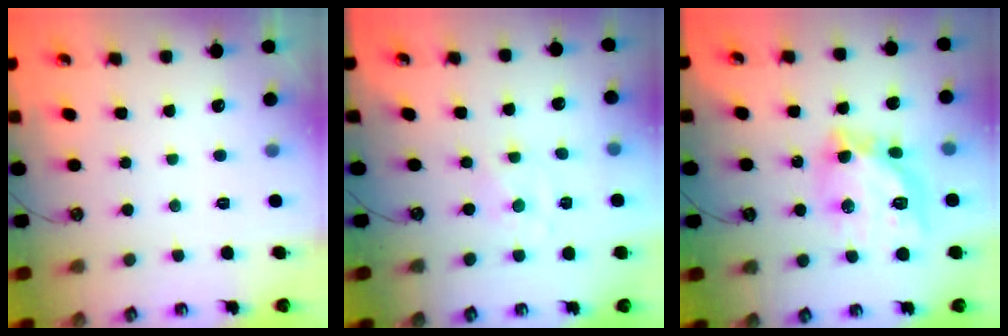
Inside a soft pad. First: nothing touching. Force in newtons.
{"total": 0.0}
{"total": 15.7, "press": 15.6, "slide": 1.3}